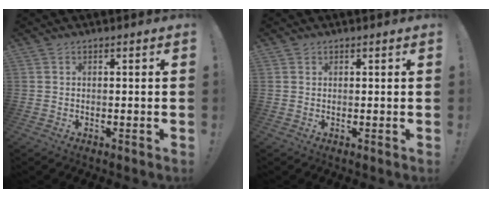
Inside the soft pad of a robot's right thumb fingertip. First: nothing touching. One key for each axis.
{"total": 0.6, "fx": 0.5, "fy": 0.3, "fz": 0.0, "tx": 0.002, "ty": -0.001, "tz": 0.009}